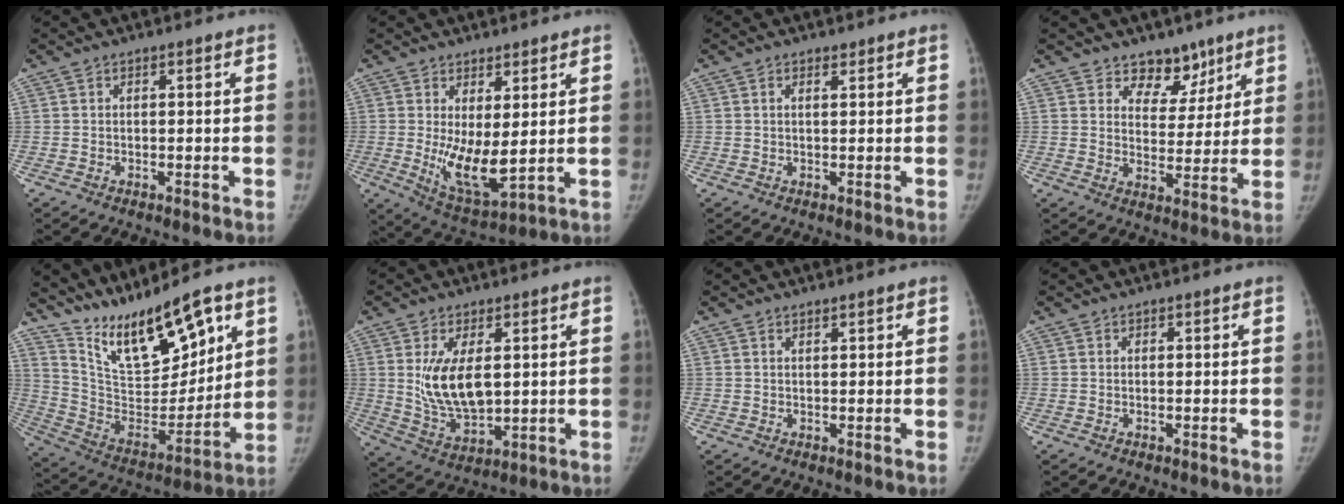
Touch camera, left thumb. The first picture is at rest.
{"total": 9.6, "force": [0.7, 3.4, 9.0], "torque": [-0.149, -0.034, 0.028]}
{"total": 0.9, "force": [0.7, 0.3, 0.6], "torque": [-0.010, -0.004, 0.011]}
{"total": 7.5, "force": [5.5, 4.8, 1.7], "torque": [0.018, -0.036, 0.089]}
{"total": 20.1, "force": [13.1, 6.5, 13.7], "torque": [-0.188, -0.072, 0.247]}
{"total": 11.4, "force": [2.1, 5.8, 9.6], "torque": [-0.166, -0.024, 0.054]}
{"total": 0.7, "force": [0.6, 0.0, 0.3], "torque": [-0.007, -0.004, 0.011]}
{"total": 0.0}